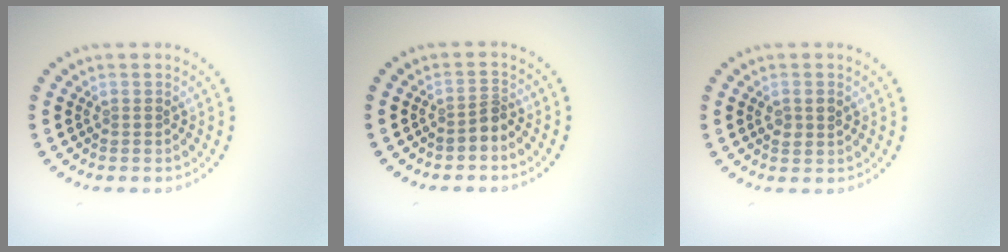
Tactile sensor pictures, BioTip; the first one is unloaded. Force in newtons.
{"total": 1.3, "press": 0.8, "slide": 1.0}
{"total": 1.5, "press": 1.5, "slide": 0.1}